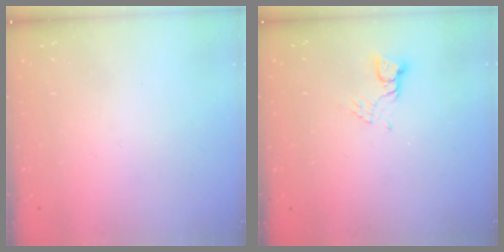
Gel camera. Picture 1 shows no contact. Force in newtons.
{"total": 2.6, "press": 2.6, "slide": 0.1}